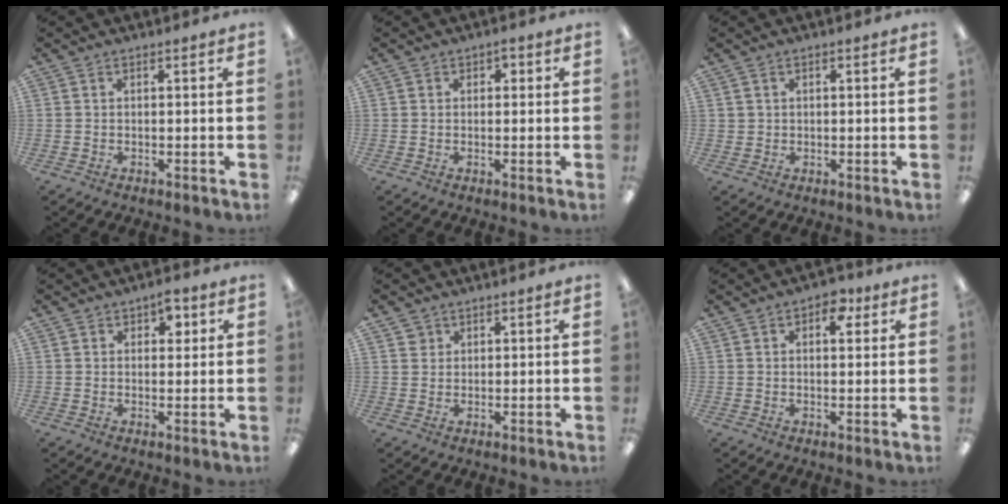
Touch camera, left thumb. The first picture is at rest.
{"total": 1.6, "force": [0.6, 1.4, 0.6], "torque": [-0.012, 0.005, 0.009]}
{"total": 1.2, "force": [0.5, 1.1, 0.1], "torque": [-0.003, 0.003, 0.009]}
{"total": 3.8, "force": [1.8, 2.7, 2.1], "torque": [-0.020, -0.003, 0.027]}
{"total": 2.5, "force": [1.5, 1.9, 0.2], "torque": [-0.001, -0.002, 0.028]}
{"total": 5.3, "force": [2.4, 3.1, 3.5], "torque": [-0.033, -0.006, 0.036]}